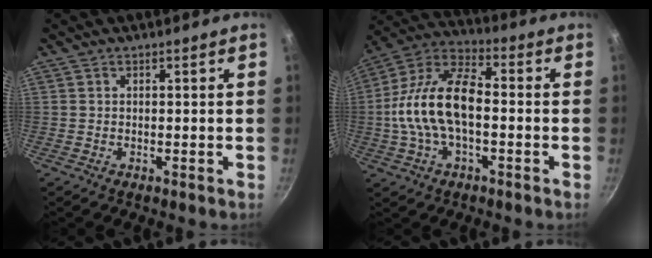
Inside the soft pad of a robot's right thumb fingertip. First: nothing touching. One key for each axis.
{"total": 16.6, "fx": -1.7, "fy": 8.5, "fz": 14.1, "tx": -0.253, "ty": 0.041, "tz": -0.047}